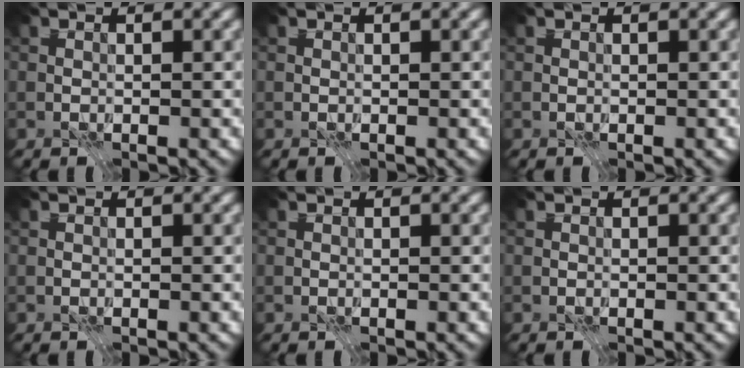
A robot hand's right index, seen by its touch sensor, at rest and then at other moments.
{"total": 0.0}
{"total": 0.0}
{"total": 0.0}
{"total": 0.0}
{"total": 0.0}